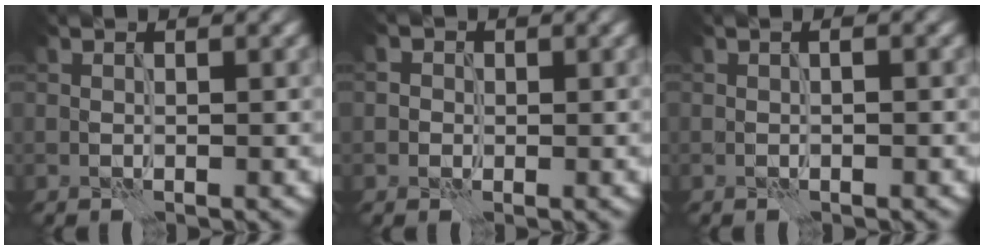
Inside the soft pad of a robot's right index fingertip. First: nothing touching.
{"total": 1.1, "force": [-0.2, 1.1, -0.1], "torque": [0.004, 0.001, -0.005]}
{"total": 0.8, "force": [0.0, 0.2, 0.8], "torque": [-0.005, -0.003, 0.000]}